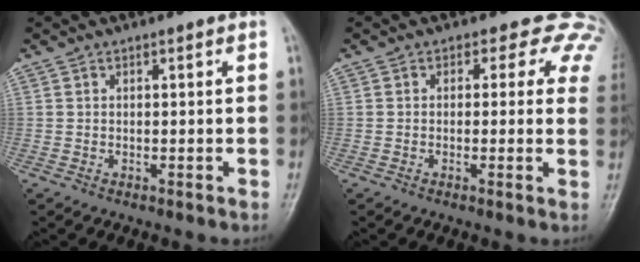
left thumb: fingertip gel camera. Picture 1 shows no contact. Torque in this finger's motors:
{"motor_torque": [0.08, 0.07, 0.10, -0.32, 0.01]}